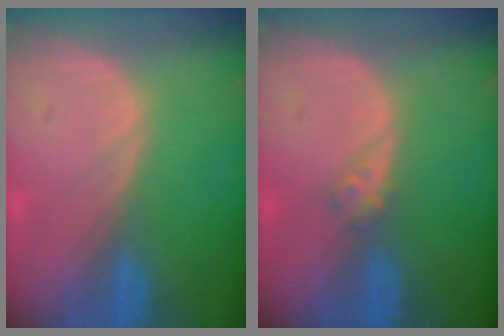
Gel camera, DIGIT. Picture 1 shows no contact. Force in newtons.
{"total": 1.6, "press": 1.4, "slide": 0.8}